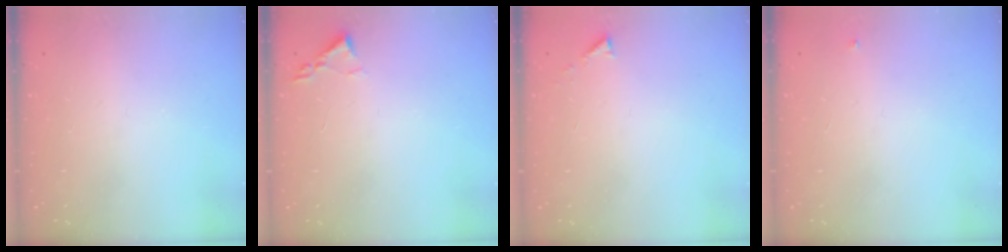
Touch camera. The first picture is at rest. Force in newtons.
{"total": 1.8, "press": 1.8, "slide": 0.3}
{"total": 2.9, "press": 2.9, "slide": 0.4}
{"total": 3.0, "press": 2.9, "slide": 0.4}